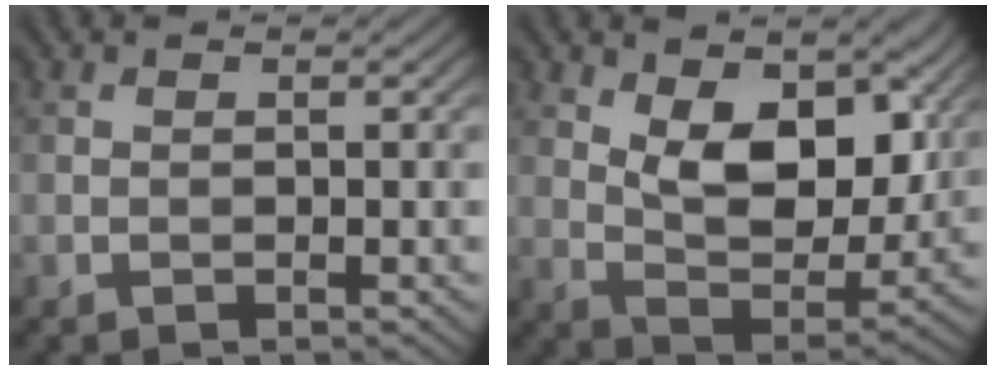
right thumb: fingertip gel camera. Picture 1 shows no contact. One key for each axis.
{"total": 11.0, "fx": 4.0, "fy": 6.2, "fz": 8.3, "tx": -0.157, "ty": -0.015, "tz": 0.067}